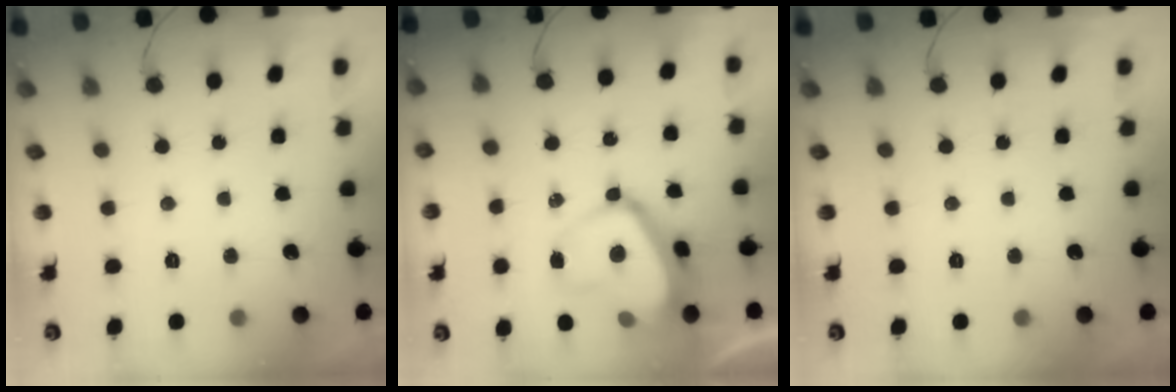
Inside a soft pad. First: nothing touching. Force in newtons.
{"total": 11.5, "press": 11.5, "slide": 1.0}
{"total": 0.0}